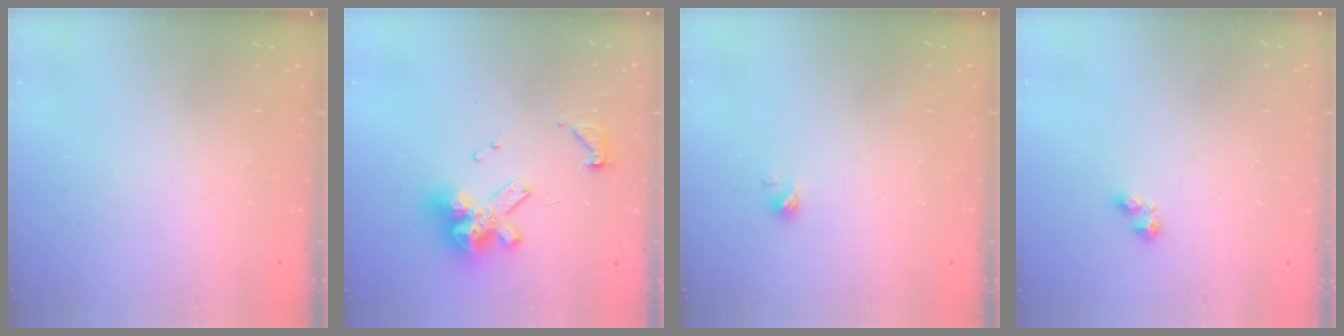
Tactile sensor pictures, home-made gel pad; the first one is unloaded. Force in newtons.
{"total": 12.2, "press": 12.1, "slide": 1.1}
{"total": 0.0}
{"total": 2.7, "press": 2.7, "slide": 0.4}